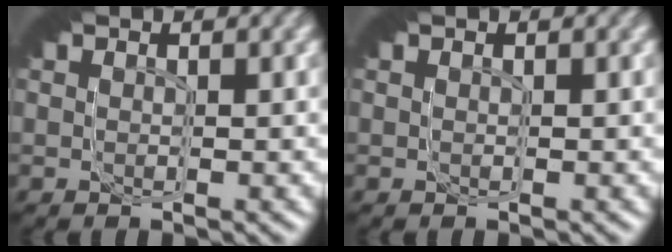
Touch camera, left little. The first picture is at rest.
{"total": 0.0}